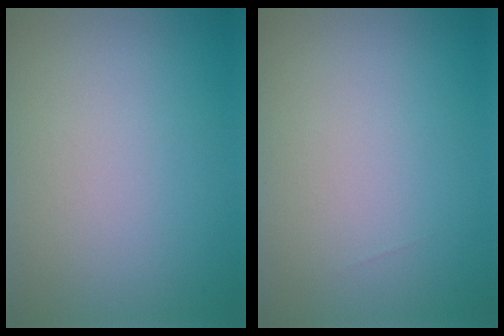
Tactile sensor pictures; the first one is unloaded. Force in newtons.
{"total": 0.0}